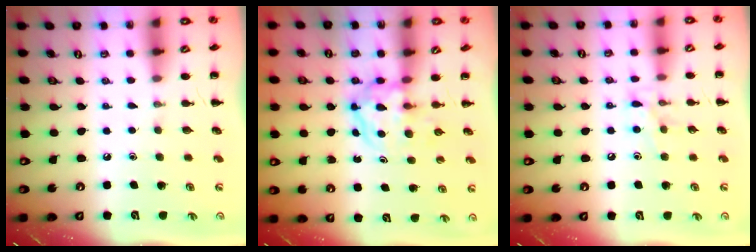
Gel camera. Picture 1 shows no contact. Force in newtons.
{"total": 3.8, "press": 3.7, "slide": 0.5}
{"total": 8.3, "press": 8.1, "slide": 1.3}